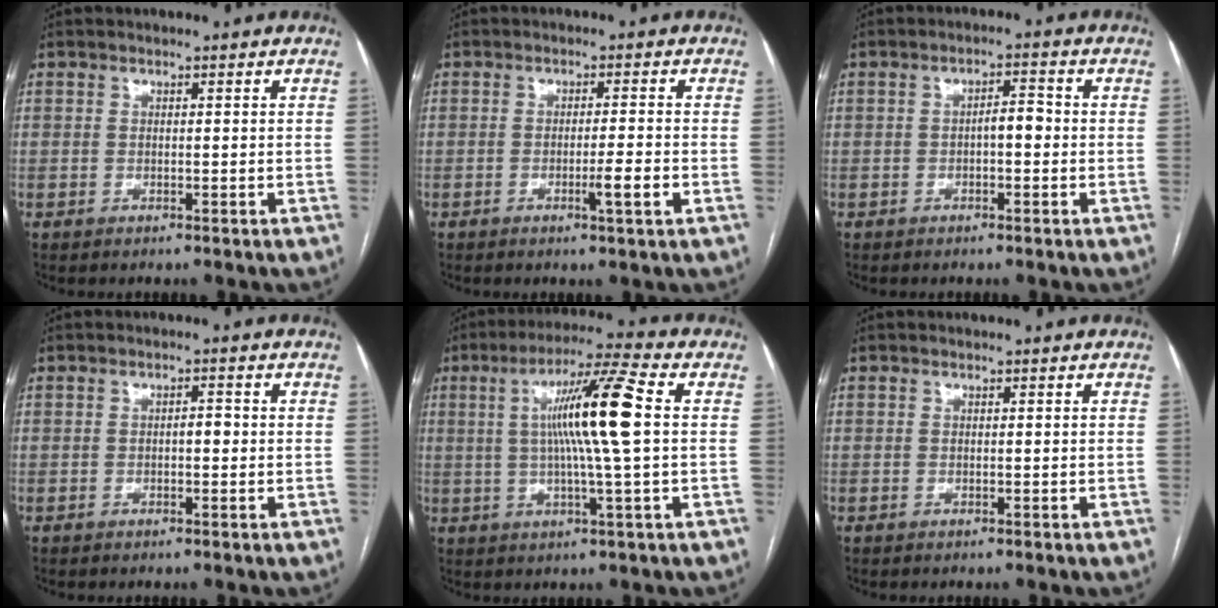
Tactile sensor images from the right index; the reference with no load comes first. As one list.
[{"total": 3.6, "force": [-1.3, -0.3, 3.3], "torque": [-0.050, -0.003, -0.019]}, {"total": 2.8, "force": [-0.5, 0.9, 2.6], "torque": [-0.038, 0.010, -0.006]}, {"total": 1.4, "force": [-0.2, 0.6, 1.3], "torque": [-0.018, 0.005, -0.003]}, {"total": 12.2, "force": [1.5, -0.8, 12.1], "torque": [-0.213, 0.009, 0.024]}, {"total": 0.0}]